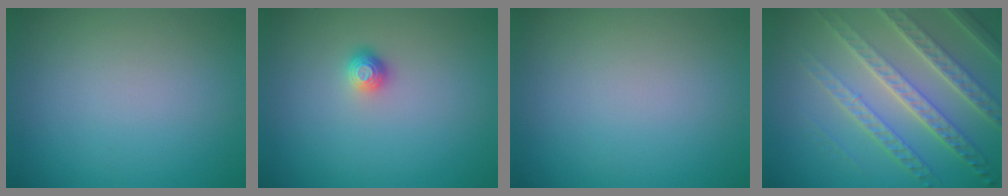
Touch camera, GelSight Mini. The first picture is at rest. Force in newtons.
{"total": 1.1, "press": 1.0, "slide": 0.5}
{"total": 0.0}
{"total": 8.0, "press": 5.5, "slide": 5.9}